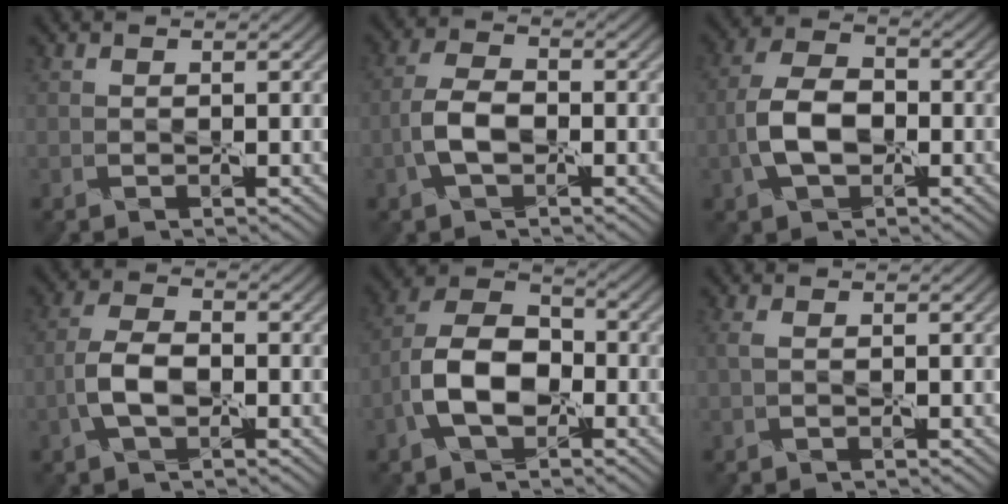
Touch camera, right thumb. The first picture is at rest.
{"total": 4.0, "force": [-1.6, 1.8, 3.1], "torque": [-0.065, 0.014, -0.041]}
{"total": 6.0, "force": [-1.7, 3.5, 4.5], "torque": [-0.099, 0.011, -0.043]}
{"total": 4.1, "force": [-1.6, 1.8, 3.3], "torque": [-0.068, 0.014, -0.041]}
{"total": 8.2, "force": [-2.9, 4.8, 5.9], "torque": [-0.127, 0.011, -0.068]}
{"total": 0.7, "force": [0.2, -0.3, 0.7], "torque": [-0.020, 0.004, -0.001]}